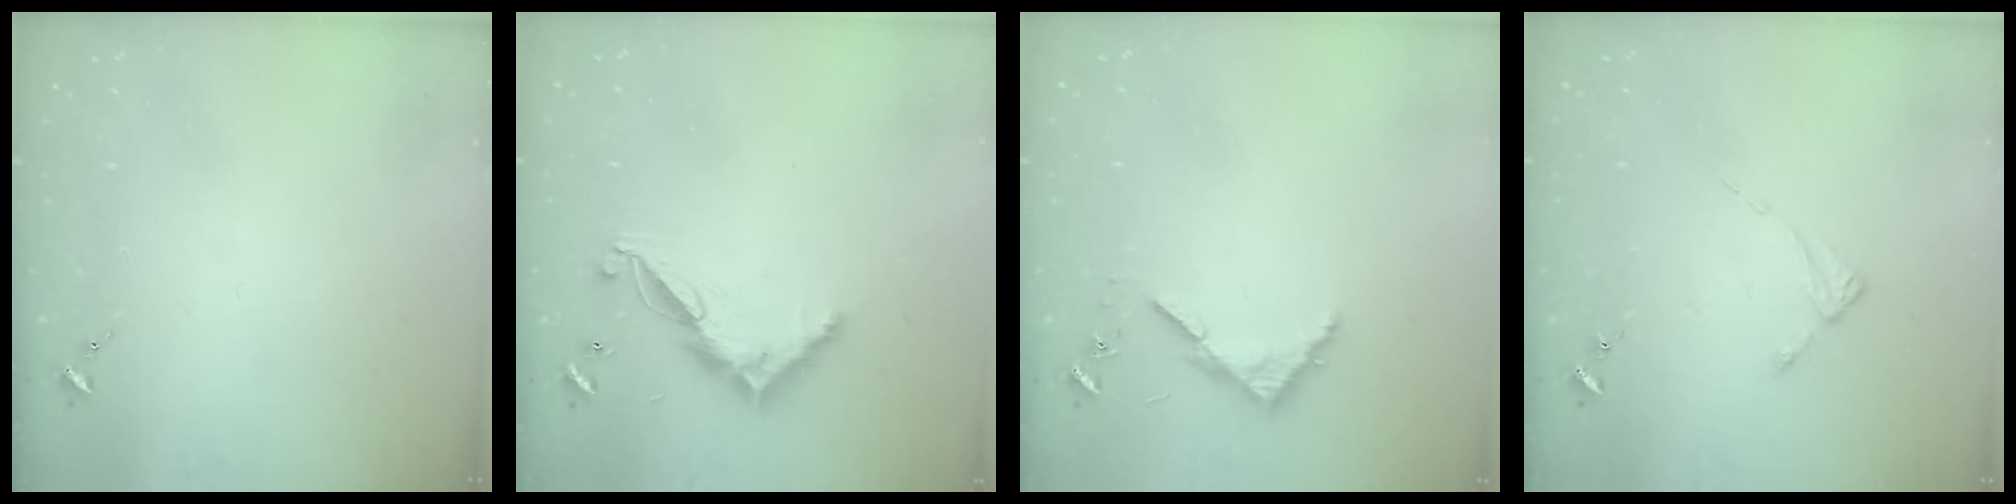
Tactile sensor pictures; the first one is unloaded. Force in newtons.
{"total": 11.6, "press": 11.6, "slide": 0.4}
{"total": 4.0, "press": 4.0, "slide": 0.3}
{"total": 2.2, "press": 2.2, "slide": 0.4}